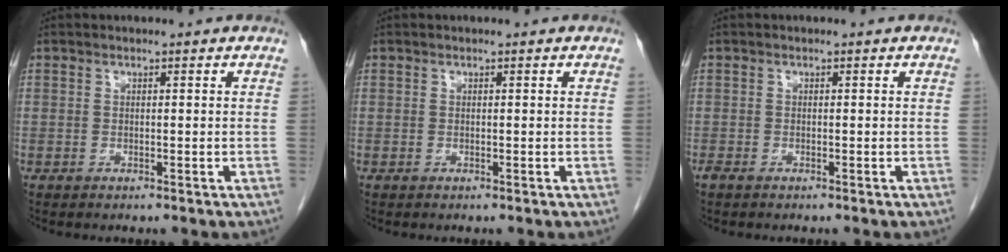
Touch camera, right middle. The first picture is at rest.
{"total": 0.0}
{"total": 0.6, "force": [-0.5, 0.2, 0.3], "torque": [-0.015, -0.003, -0.012]}